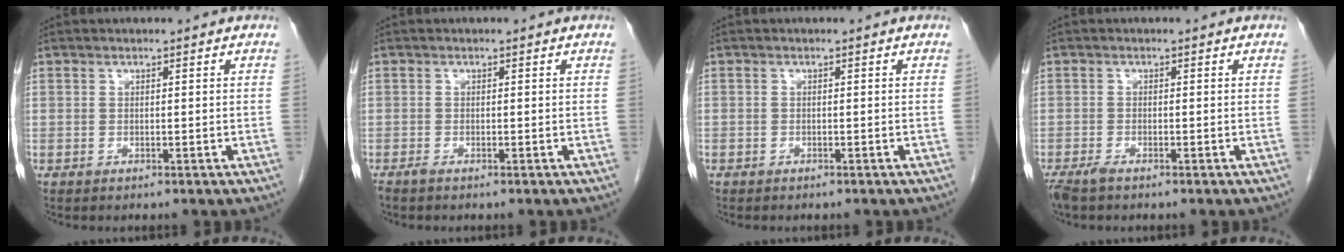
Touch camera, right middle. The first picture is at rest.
{"total": 0.6, "force": [-0.5, -0.1, 0.3], "torque": [-0.009, -0.002, -0.011]}
{"total": 0.5, "force": [-0.4, 0.3, 0.0], "torque": [-0.007, 0.002, -0.007]}
{"total": 2.1, "force": [-1.6, 0.4, 1.2], "torque": [-0.028, -0.006, -0.031]}